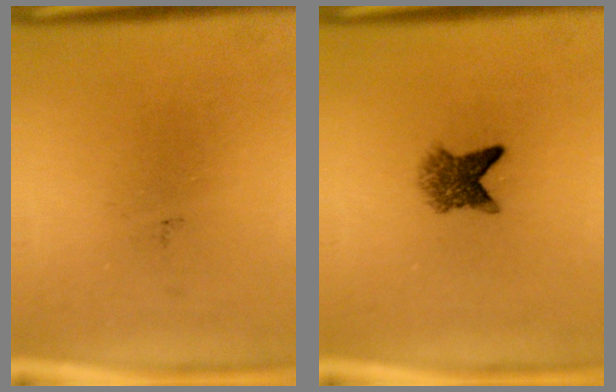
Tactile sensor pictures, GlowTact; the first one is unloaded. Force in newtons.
{"total": 3.6}